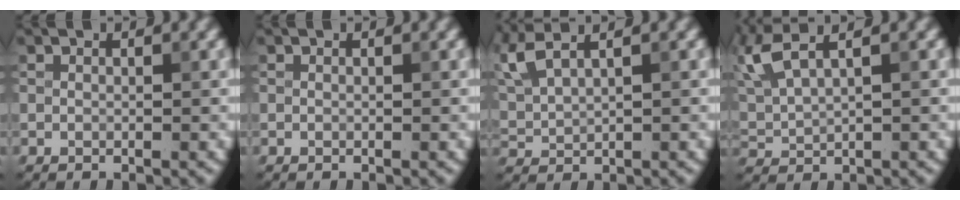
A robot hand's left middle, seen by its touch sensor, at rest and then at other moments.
{"total": 0.0}
{"total": 5.0, "force": [3.5, 1.6, 3.3], "torque": [-0.093, 0.022, 0.072]}
{"total": 4.3, "force": [2.7, 1.4, 3.0], "torque": [-0.082, 0.019, 0.061]}